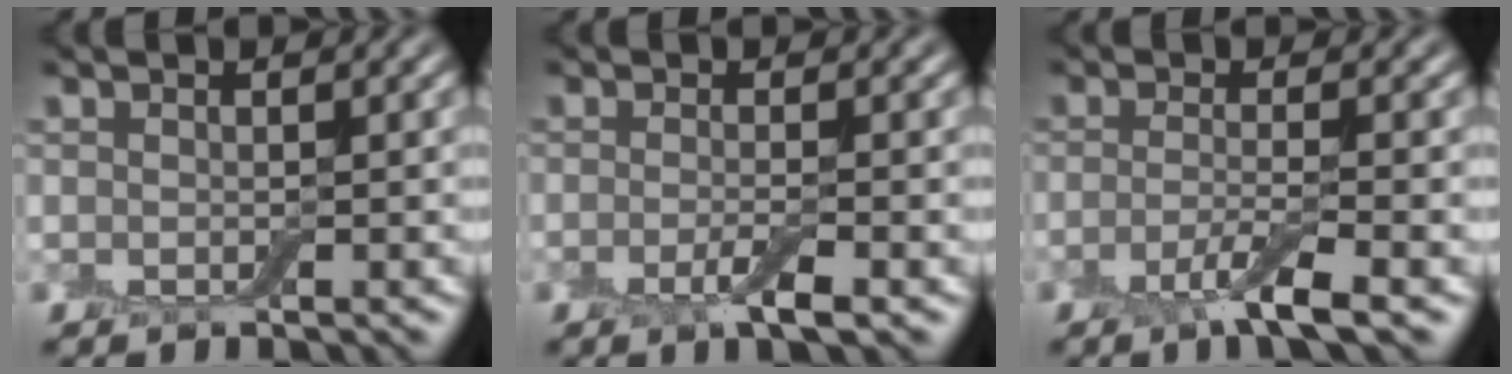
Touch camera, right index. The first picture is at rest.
{"total": 2.4, "force": [-1.0, 0.5, 2.1], "torque": [-0.037, -0.003, -0.022]}
{"total": 3.3, "force": [-1.6, 0.5, 2.9], "torque": [-0.049, -0.002, -0.043]}